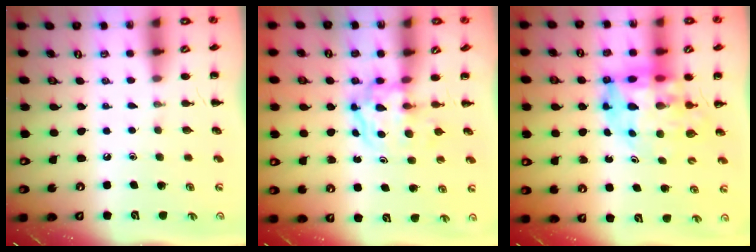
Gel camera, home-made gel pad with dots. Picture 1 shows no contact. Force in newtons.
{"total": 3.9, "press": 3.8, "slide": 0.5}
{"total": 10.3, "press": 9.8, "slide": 3.1}